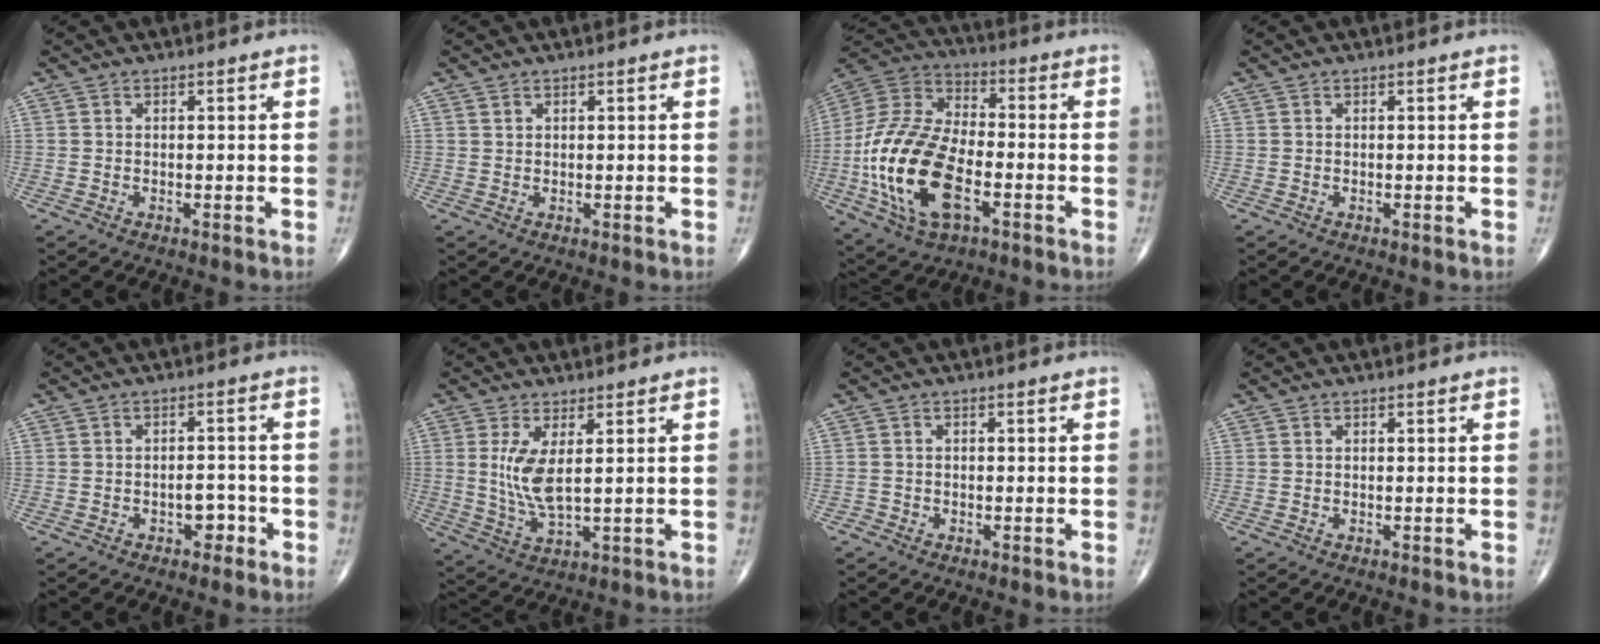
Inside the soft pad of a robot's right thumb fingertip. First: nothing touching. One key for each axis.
{"total": 0.6, "fx": 0.4, "fy": 0.3, "fz": 0.1, "tx": 0.001, "ty": -0.003, "tz": 0.007}
{"total": 22.3, "fx": -6.0, "fy": 11.6, "fz": 18.0, "tx": -0.370, "ty": 0.018, "tz": -0.109}
{"total": 0.0}
{"total": 3.5, "fx": -1.8, "fy": 2.2, "fz": 2.0, "tx": -0.009, "ty": 0.021, "tz": -0.026}
{"total": 6.7, "fx": 1.5, "fy": 2.0, "fz": 6.3, "tx": -0.138, "ty": -0.028, "tz": 0.037}
{"total": 0.8, "fx": -0.6, "fy": 0.6, "fz": -0.2, "tx": 0.009, "ty": 0.002, "tz": -0.017}
{"total": 0.0}